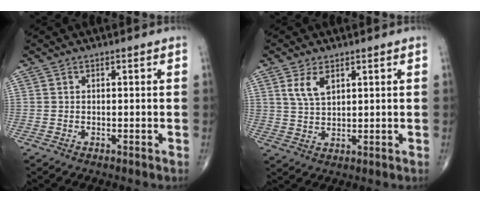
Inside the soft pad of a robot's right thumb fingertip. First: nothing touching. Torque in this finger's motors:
{"motor_torque": [0.04, 0.09, 0.54, 0.32, 0.12]}